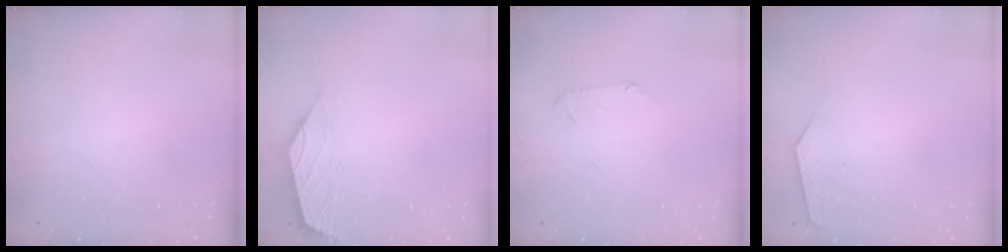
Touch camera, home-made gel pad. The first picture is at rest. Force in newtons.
{"total": 0.8, "press": 0.7, "slide": 0.3}
{"total": 2.4, "press": 2.4, "slide": 0.5}
{"total": 2.5, "press": 2.4, "slide": 0.4}